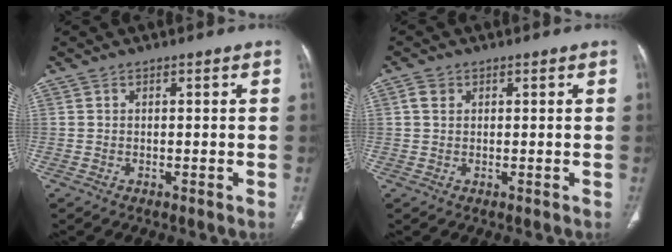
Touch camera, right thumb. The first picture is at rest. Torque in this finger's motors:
{"motor_torque": [-0.07, 0.02, -0.05, 0.04, 0.01]}